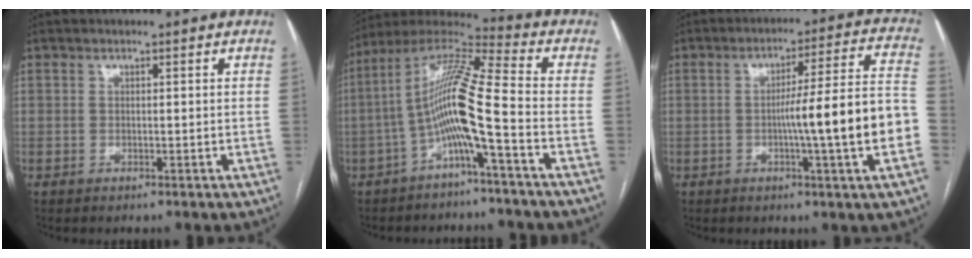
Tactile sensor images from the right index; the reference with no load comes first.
{"total": 11.6, "force": [-3.5, -0.4, 11.0], "torque": [-0.214, 0.026, -0.074]}
{"total": 14.5, "force": [-3.0, -0.9, 14.2], "torque": [-0.207, 0.013, -0.048]}